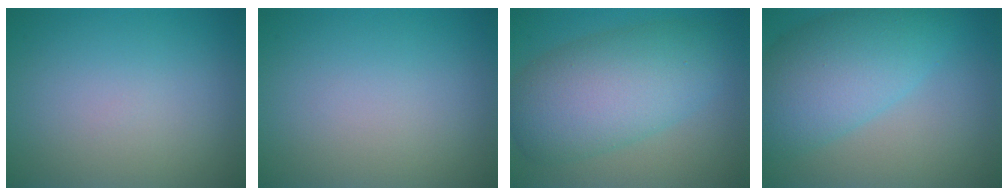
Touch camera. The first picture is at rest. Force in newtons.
{"total": 0.0}
{"total": 7.2, "press": 7.2, "slide": 0.3}
{"total": 7.8, "press": 7.7, "slide": 0.3}